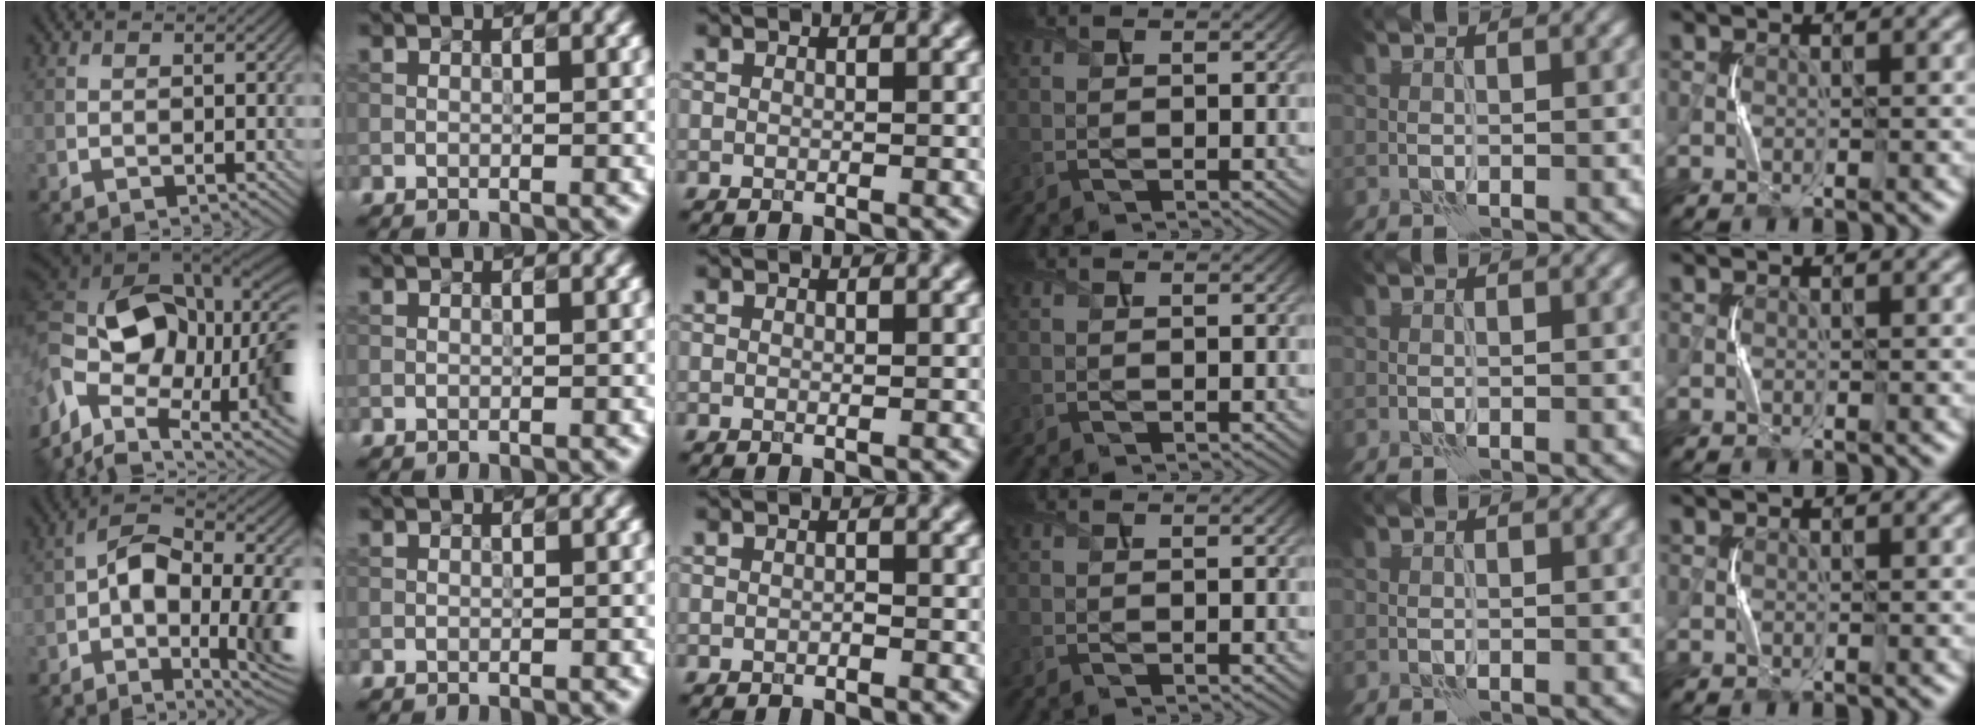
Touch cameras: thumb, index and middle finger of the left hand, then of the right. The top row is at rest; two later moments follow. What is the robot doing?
{"motion": "squeeze", "object": "stress ball aka squeeze ball"}